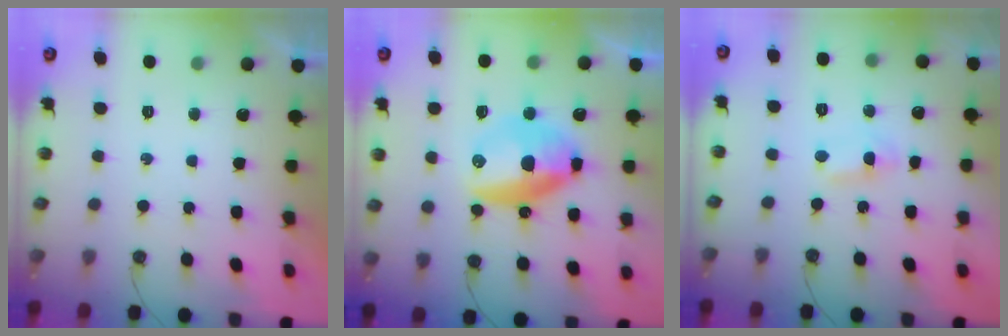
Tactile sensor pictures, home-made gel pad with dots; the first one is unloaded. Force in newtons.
{"total": 11.9, "press": 11.9, "slide": 0.6}
{"total": 1.5, "press": 1.3, "slide": 0.7}